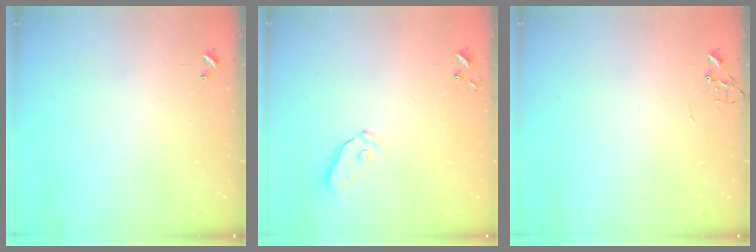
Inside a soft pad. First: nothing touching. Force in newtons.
{"total": 4.9, "press": 4.9, "slide": 0.2}
{"total": 0.0}